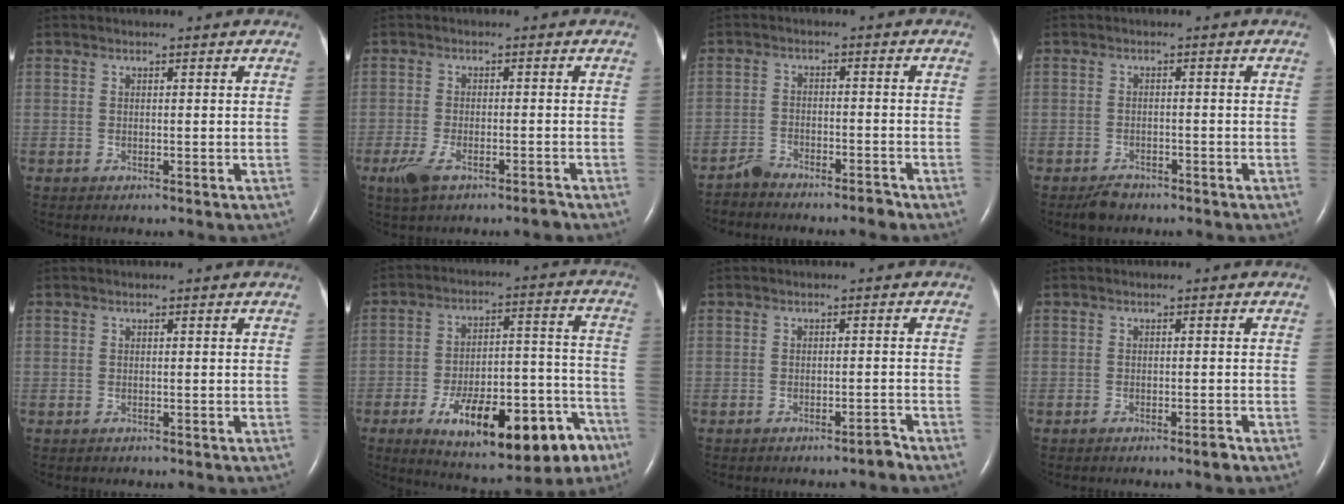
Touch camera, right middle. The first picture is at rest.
{"total": 4.7, "force": [-3.1, 1.1, 3.3], "torque": [-0.069, -0.007, -0.055]}
{"total": 3.4, "force": [-3.4, 0.5, 0.5], "torque": [-0.009, -0.003, -0.060]}
{"total": 2.6, "force": [-2.1, 1.3, 0.9], "torque": [-0.024, -0.002, -0.030]}
{"total": 0.0}
{"total": 21.4, "force": [-11.6, 7.5, 16.3], "torque": [-0.188, 0.026, -0.160]}
{"total": 1.7, "force": [-1.6, 0.1, 0.6], "torque": [-0.007, 0.002, -0.024]}
{"total": 1.5, "force": [-1.2, 0.1, 0.9], "torque": [-0.017, -0.001, -0.019]}